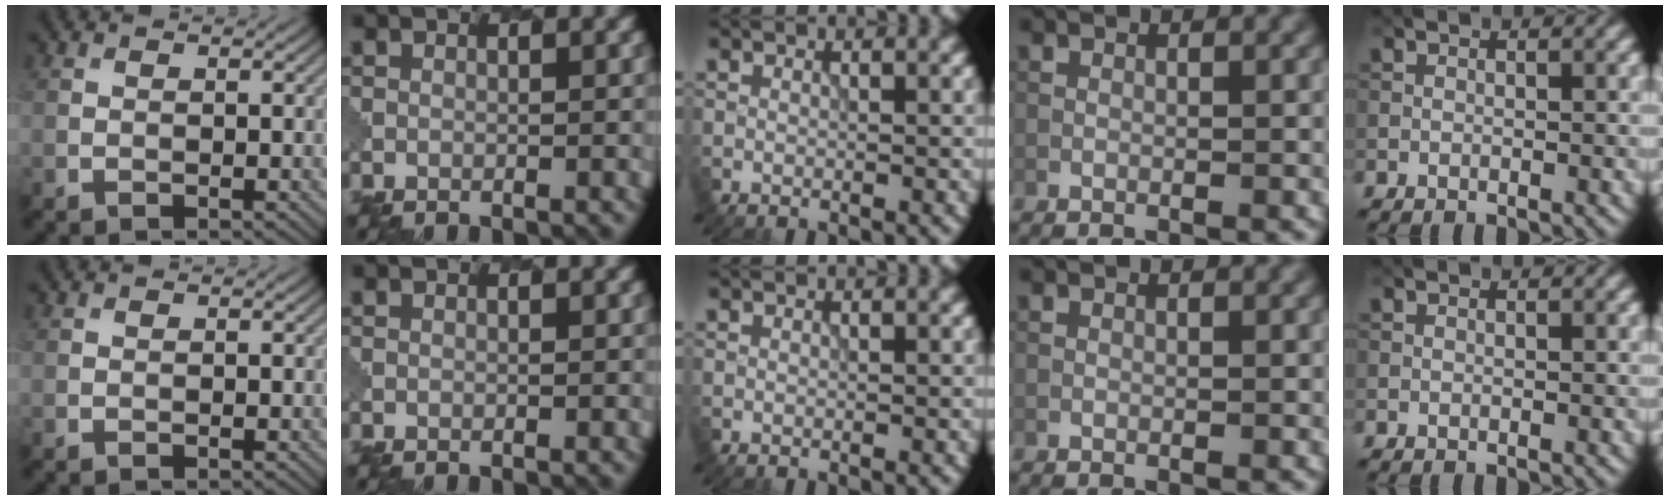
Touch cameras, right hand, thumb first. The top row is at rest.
{}